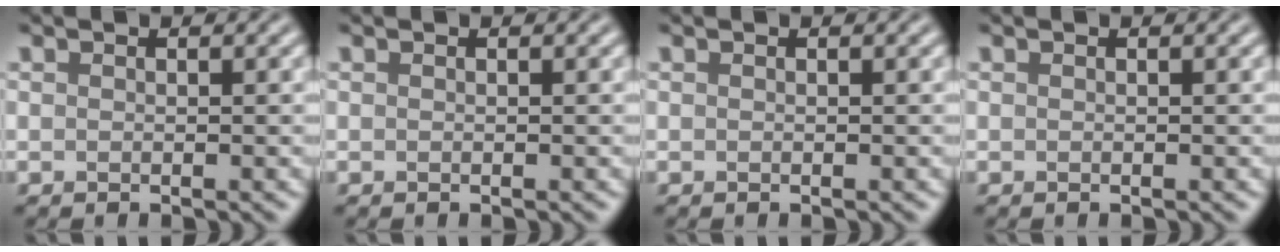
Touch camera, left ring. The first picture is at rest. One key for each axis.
{"total": 0.0}
{"total": 0.0}
{"total": 0.0}